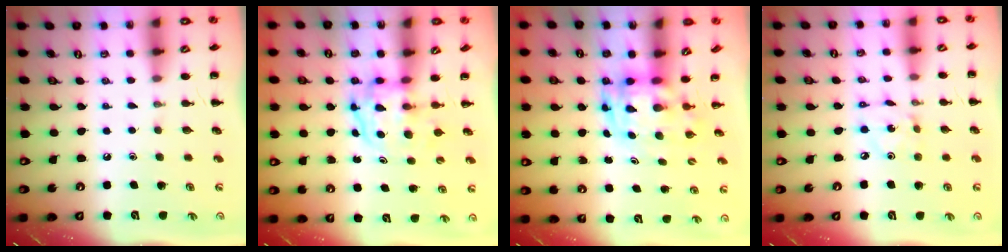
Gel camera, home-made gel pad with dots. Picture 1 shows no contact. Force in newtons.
{"total": 3.8, "press": 3.7, "slide": 0.6}
{"total": 3.1, "press": 3.0, "slide": 0.7}
{"total": 2.3, "press": 2.3, "slide": 0.1}